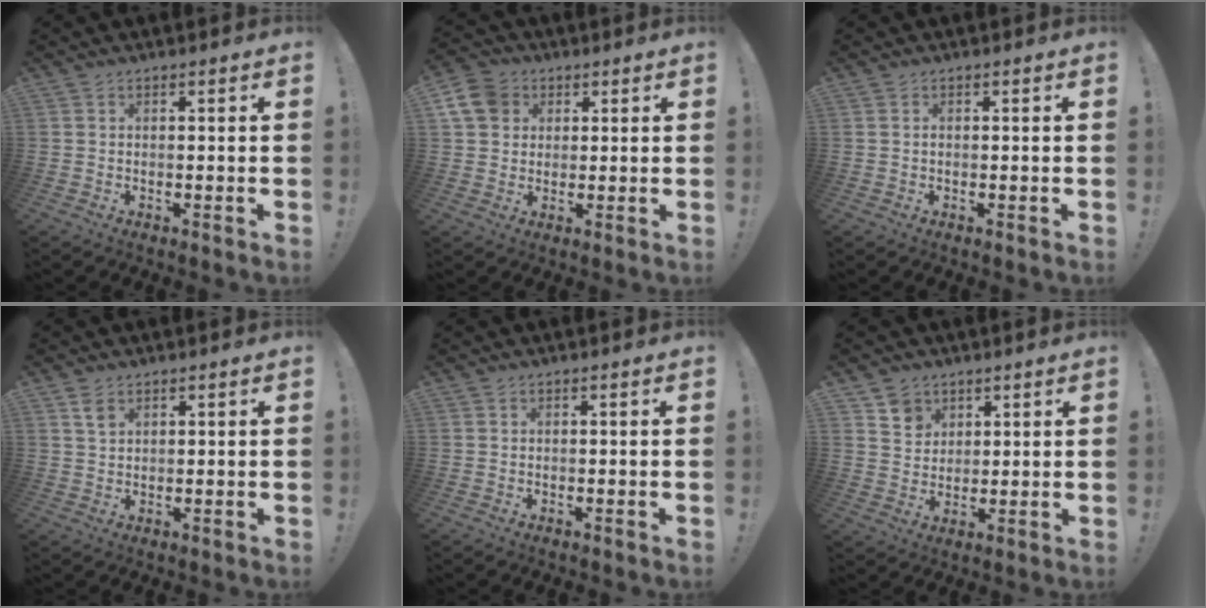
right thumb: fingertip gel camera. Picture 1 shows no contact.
{"total": 9.4, "force": [3.3, 7.8, 4.0], "torque": [-0.074, -0.008, 0.068]}
{"total": 0.0}
{"total": 2.7, "force": [1.6, 1.5, 1.6], "torque": [-0.013, -0.010, 0.026]}
{"total": 0.0}
{"total": 6.4, "force": [3.9, 5.0, 0.7], "torque": [0.000, -0.031, 0.074]}